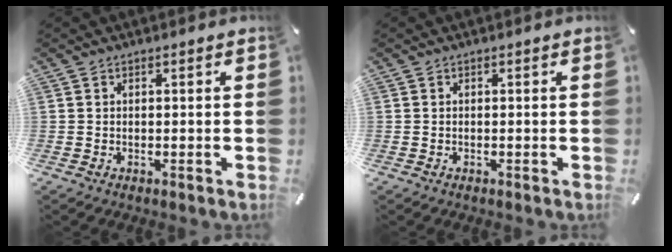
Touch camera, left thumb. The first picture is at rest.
{"total": 0.0}